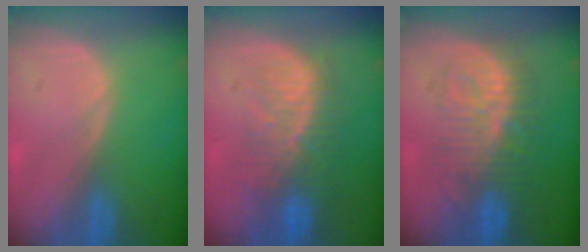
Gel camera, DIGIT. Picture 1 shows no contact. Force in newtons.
{"total": 10.1, "press": 8.5, "slide": 5.5}
{"total": 9.4, "press": 9.2, "slide": 2.2}